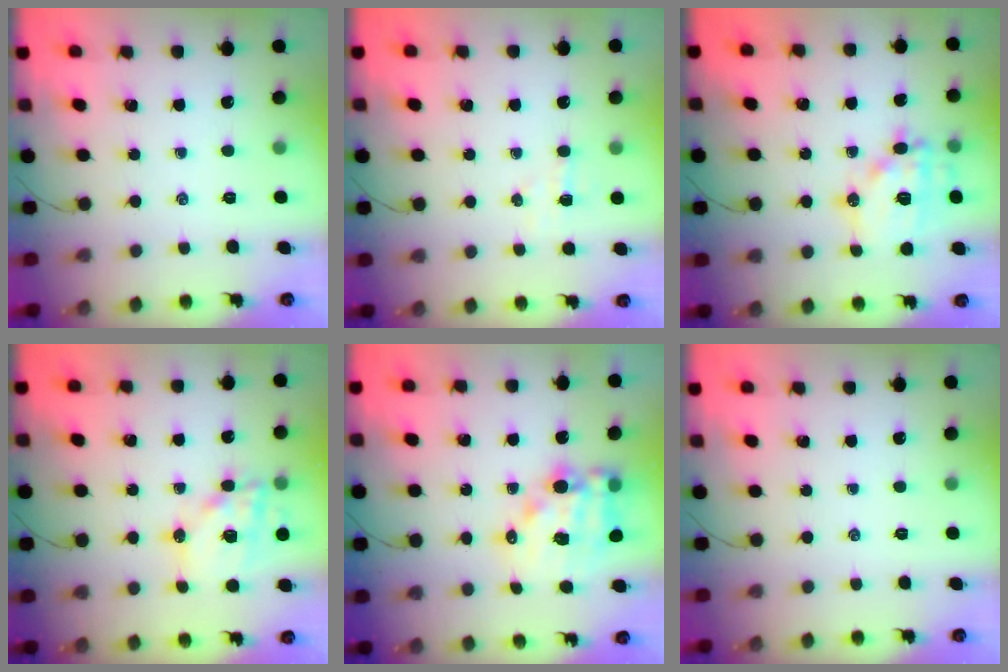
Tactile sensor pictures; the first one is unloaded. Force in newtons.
{"total": 3.7, "press": 3.6, "slide": 0.8}
{"total": 15.0, "press": 14.8, "slide": 2.4}
{"total": 16.1, "press": 15.6, "slide": 3.6}
{"total": 13.9, "press": 13.5, "slide": 3.5}
{"total": 0.0}